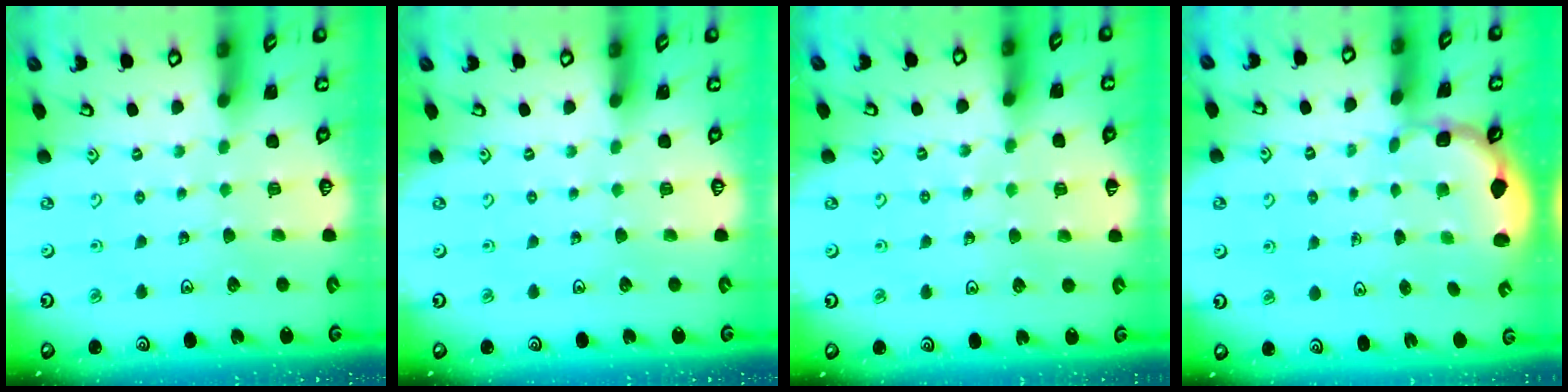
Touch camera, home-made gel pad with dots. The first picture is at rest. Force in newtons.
{"total": 0.0}
{"total": 6.4, "press": 6.3, "slide": 1.0}
{"total": 2.7, "press": 2.1, "slide": 1.7}